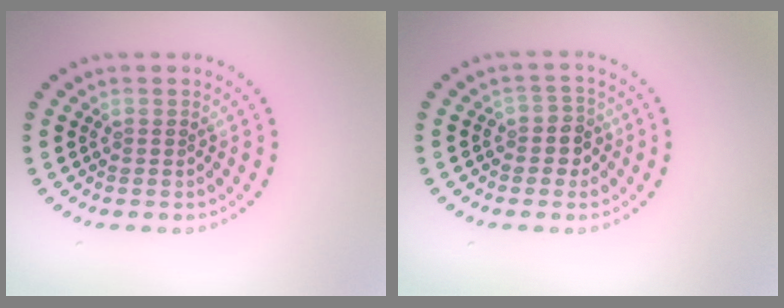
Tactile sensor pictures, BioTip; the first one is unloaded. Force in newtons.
{"total": 2.1, "press": 1.9, "slide": 0.9}